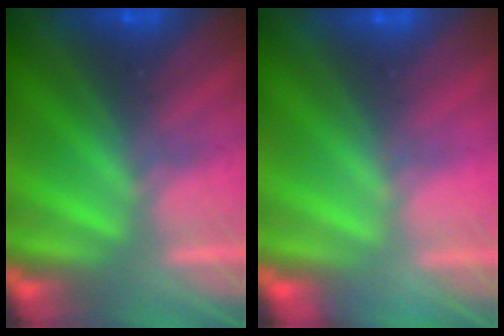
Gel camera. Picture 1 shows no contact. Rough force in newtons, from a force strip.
{"total": 7.8}